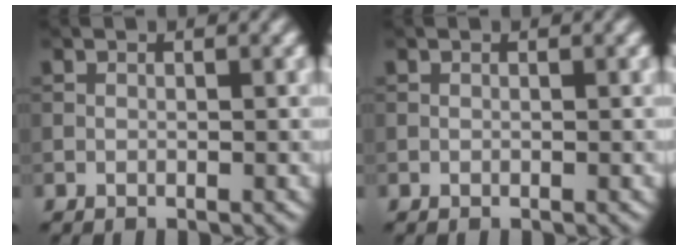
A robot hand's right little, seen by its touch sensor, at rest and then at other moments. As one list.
[{"total": 0.0}]